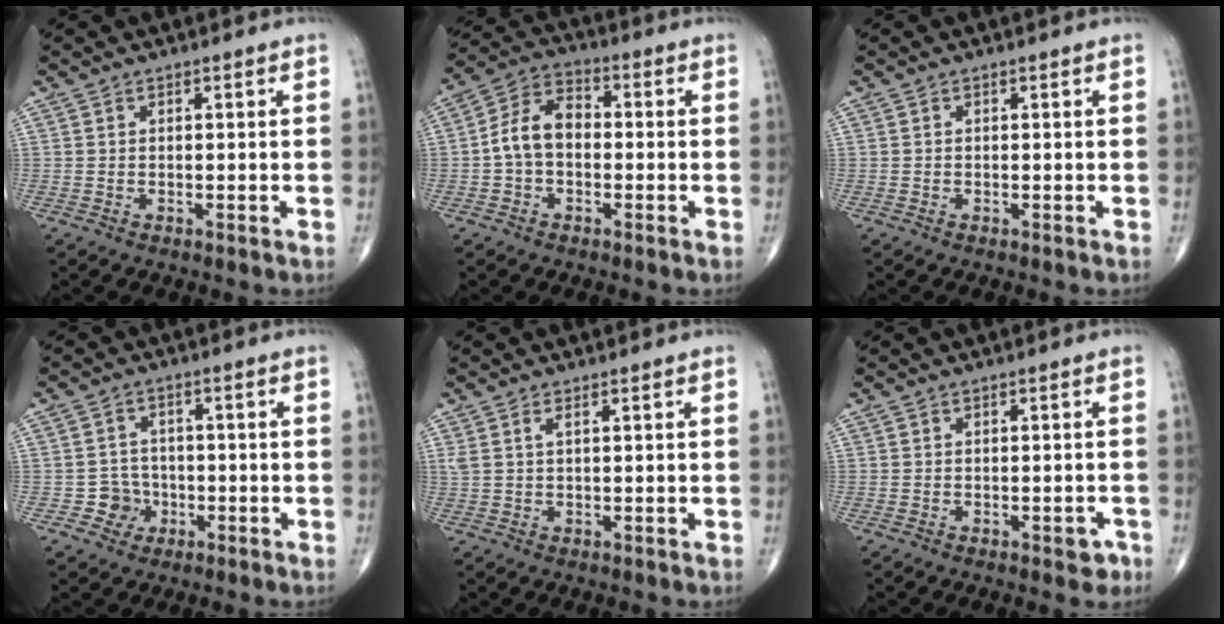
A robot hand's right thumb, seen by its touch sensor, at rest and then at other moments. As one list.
[{"total": 8.5, "force": [-0.9, 5.7, 6.2], "torque": [-0.104, 0.032, -0.030]}, {"total": 0.0}, {"total": 4.3, "force": [-1.6, 3.9, 0.5], "torque": [0.022, 0.015, -0.028]}, {"total": 1.8, "force": [1.0, 0.5, 1.5], "torque": [-0.042, 0.008, 0.026]}, {"total": 2.5, "force": [-1.4, 1.3, 1.6], "torque": [-0.005, 0.009, -0.014]}]